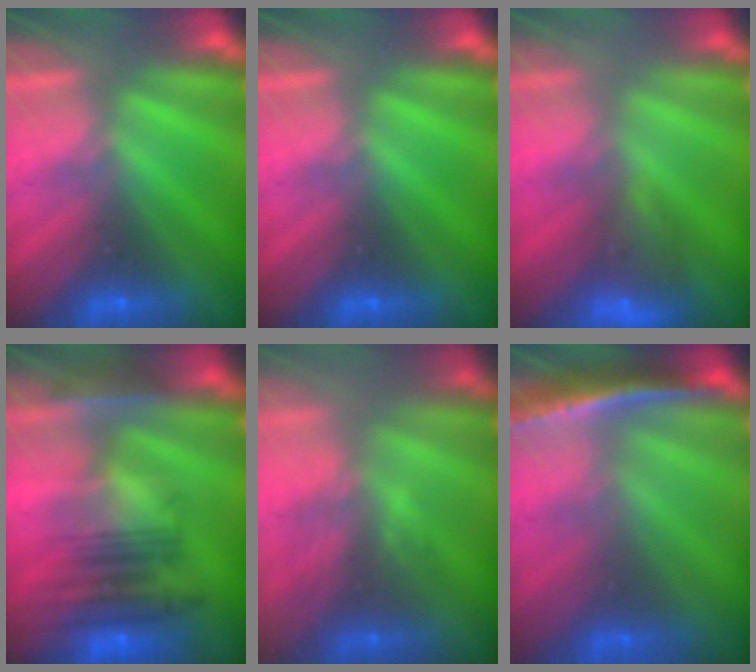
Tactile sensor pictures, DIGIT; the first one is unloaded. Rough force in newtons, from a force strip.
{"total": 0.0}
{"total": 8.0}
{"total": 7.0}
{"total": 3.0}
{"total": 1.0}